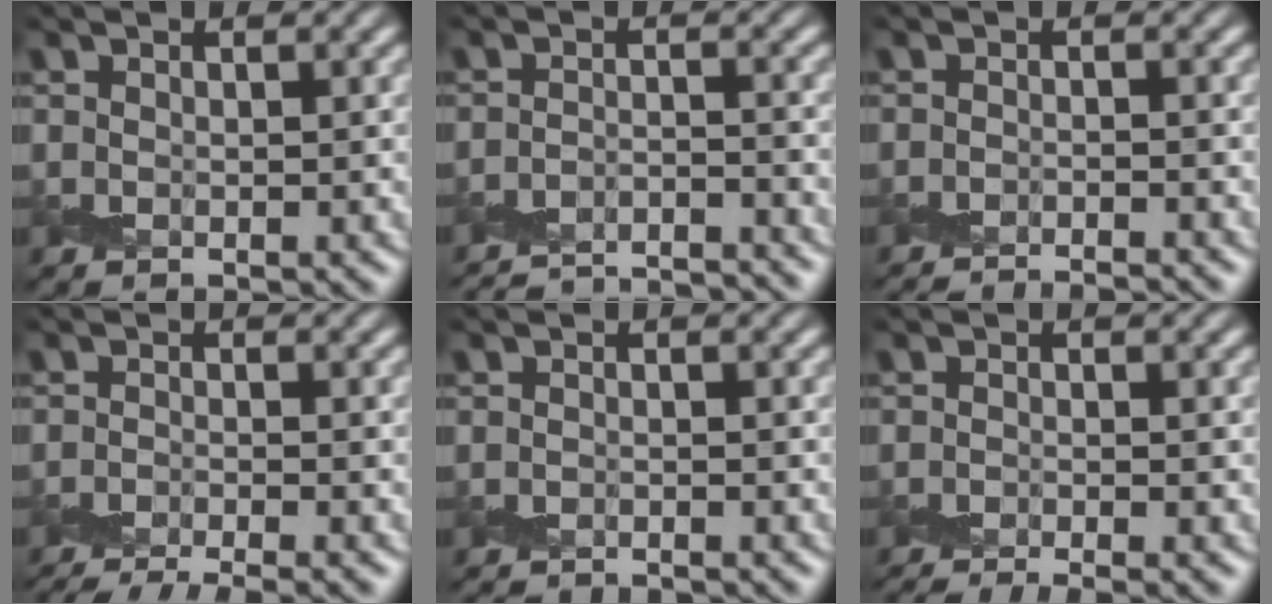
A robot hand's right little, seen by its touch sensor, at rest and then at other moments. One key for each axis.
{"total": 11.1, "fx": -10.9, "fy": 1.7, "fz": 1.4, "tx": -0.006, "ty": -0.004, "tz": -0.159}
{"total": 4.3, "fx": -4.2, "fy": -0.3, "fz": 0.9, "tx": -0.013, "ty": -0.015, "tz": -0.070}
{"total": 5.6, "fx": -4.5, "fy": 0.9, "fz": 3.3, "tx": -0.060, "ty": -0.031, "tz": -0.071}
{"total": 2.1, "fx": -2.0, "fy": -0.4, "fz": -0.1, "tx": 0.002, "ty": -0.008, "tz": -0.044}
{"total": 3.4, "fx": -2.7, "fy": 0.2, "fz": 2.1, "tx": -0.041, "ty": -0.017, "tz": -0.051}